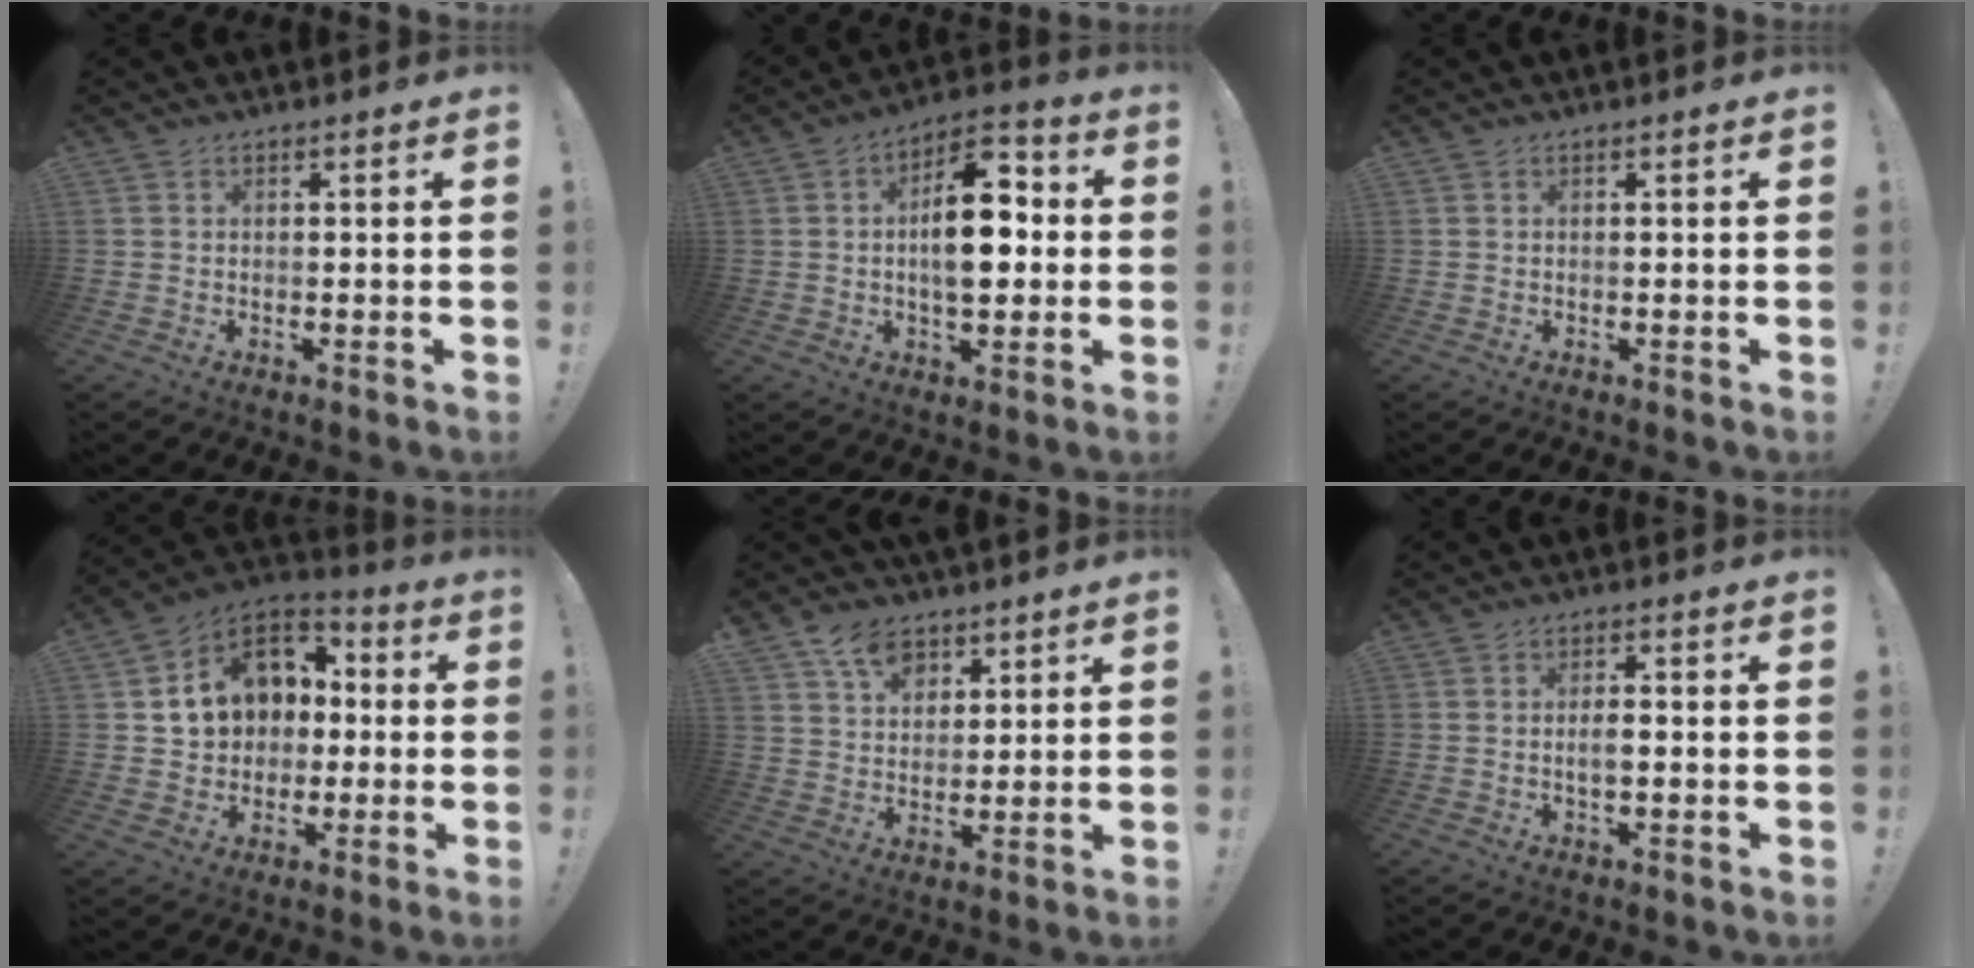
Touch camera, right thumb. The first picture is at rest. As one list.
[{"total": 15.0, "force": [0.1, 8.3, 12.5], "torque": [-0.186, 0.012, 0.001]}, {"total": 0.0}, {"total": 13.7, "force": [2.9, 11.6, 6.7], "torque": [-0.093, 0.001, 0.065]}, {"total": 9.4, "force": [6.2, 5.9, 3.8], "torque": [-0.062, -0.031, 0.120]}, {"total": 3.1, "force": [-0.5, 1.3, 2.8], "torque": [-0.043, 0.003, -0.012]}]